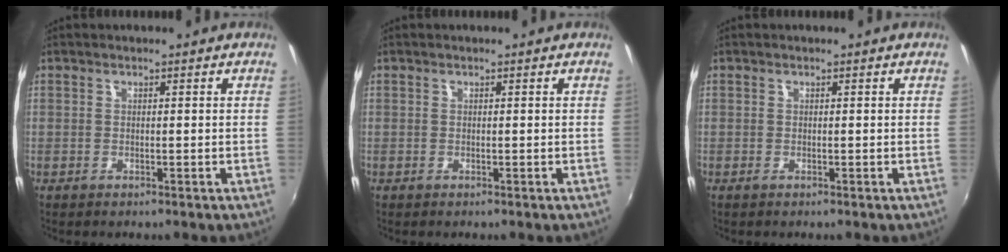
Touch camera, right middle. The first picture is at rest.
{"total": 0.0}
{"total": 0.0}